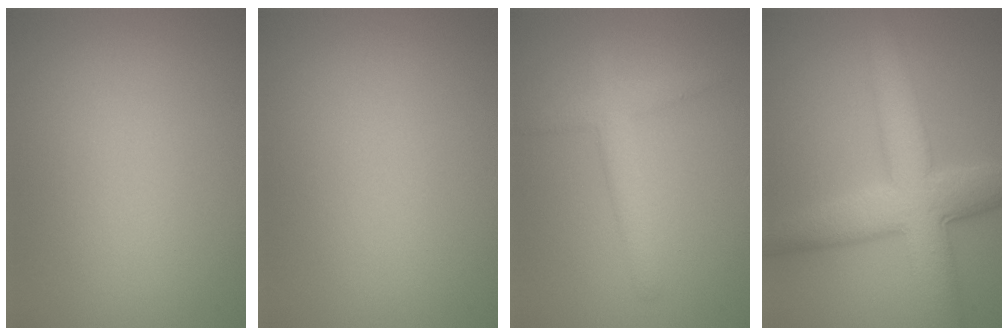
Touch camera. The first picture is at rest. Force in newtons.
{"total": 0.0}
{"total": 2.7, "press": 2.7, "slide": 0.2}
{"total": 7.5, "press": 7.5, "slide": 0.1}